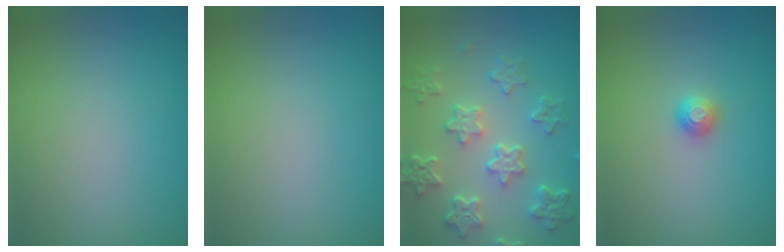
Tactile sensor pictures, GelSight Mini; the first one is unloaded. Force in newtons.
{"total": 0.0}
{"total": 5.9, "press": 4.6, "slide": 3.8}
{"total": 1.1, "press": 1.1, "slide": 0.1}